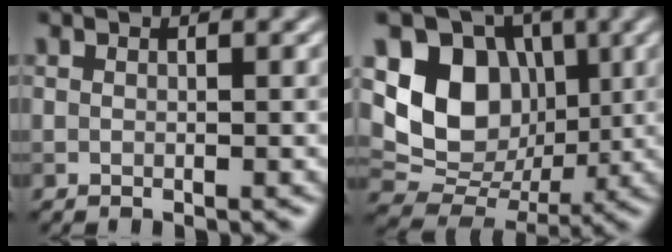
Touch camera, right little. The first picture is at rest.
{"total": 9.1, "force": [1.8, 7.5, 4.9], "torque": [-0.096, -0.017, 0.024]}